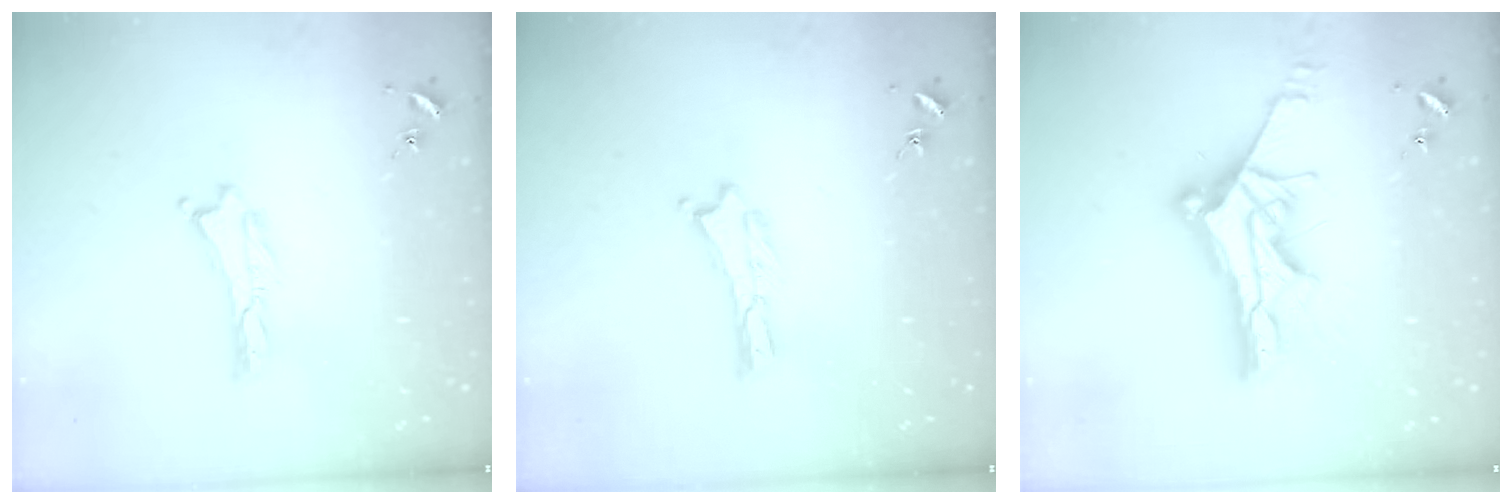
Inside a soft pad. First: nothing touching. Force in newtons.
{"total": 0.0}
{"total": 10.9, "press": 10.8, "slide": 0.9}